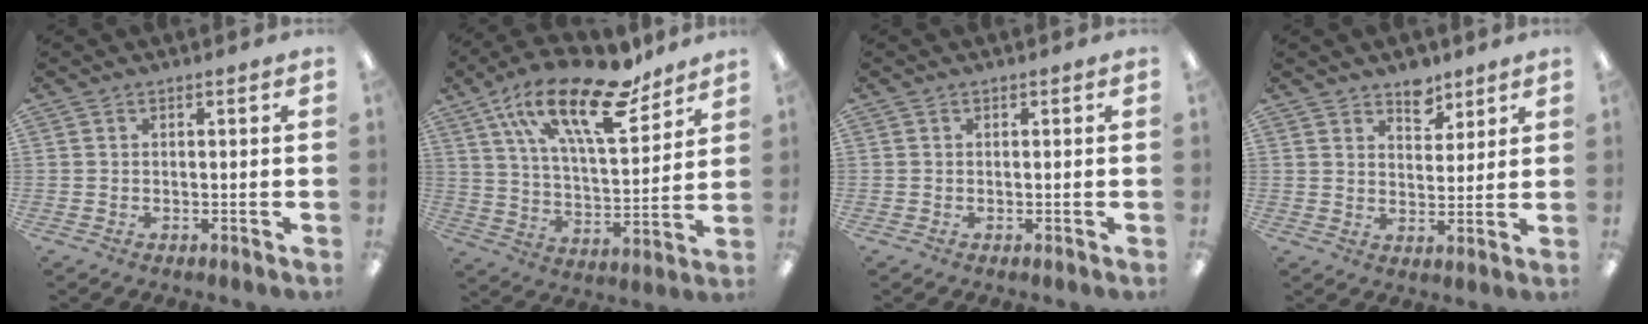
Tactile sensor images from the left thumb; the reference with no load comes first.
{"total": 23.1, "force": [15.1, 8.5, 15.3], "torque": [-0.255, -0.081, 0.256]}
{"total": 0.0}
{"total": 6.5, "force": [5.1, 3.6, 1.9], "torque": [-0.014, -0.029, 0.088]}